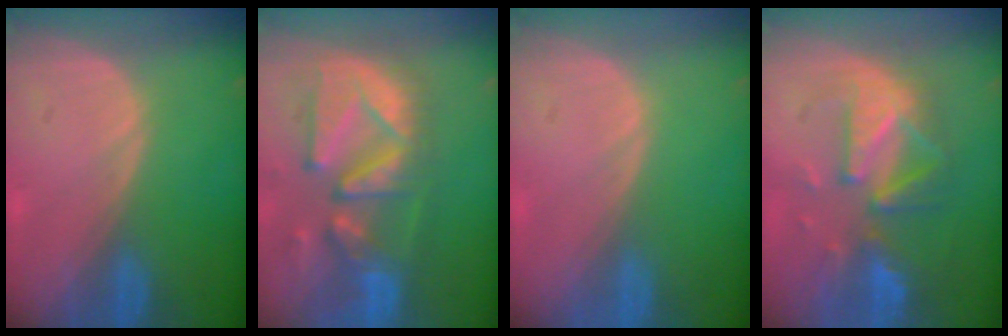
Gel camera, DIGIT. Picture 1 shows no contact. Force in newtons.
{"total": 12.7, "press": 11.2, "slide": 6.0}
{"total": 0.0}
{"total": 9.7, "press": 8.8, "slide": 4.0}